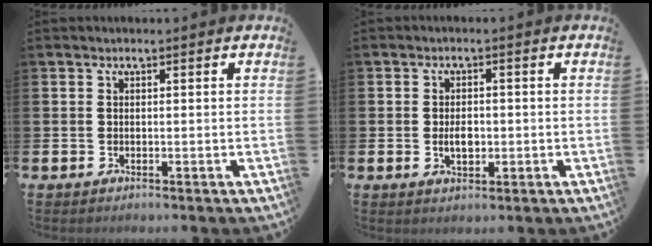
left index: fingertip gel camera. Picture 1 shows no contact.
{"total": 2.7, "force": [-0.2, 1.6, 2.1], "torque": [-0.023, -0.003, -0.008]}